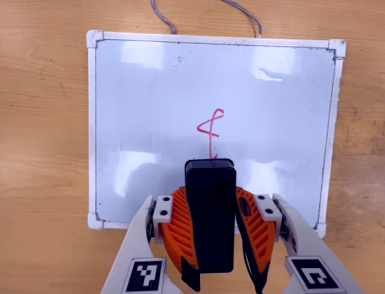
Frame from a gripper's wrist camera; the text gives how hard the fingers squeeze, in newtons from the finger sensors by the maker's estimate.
{"total": 7.0, "left": 5.8, "right": 8.2}